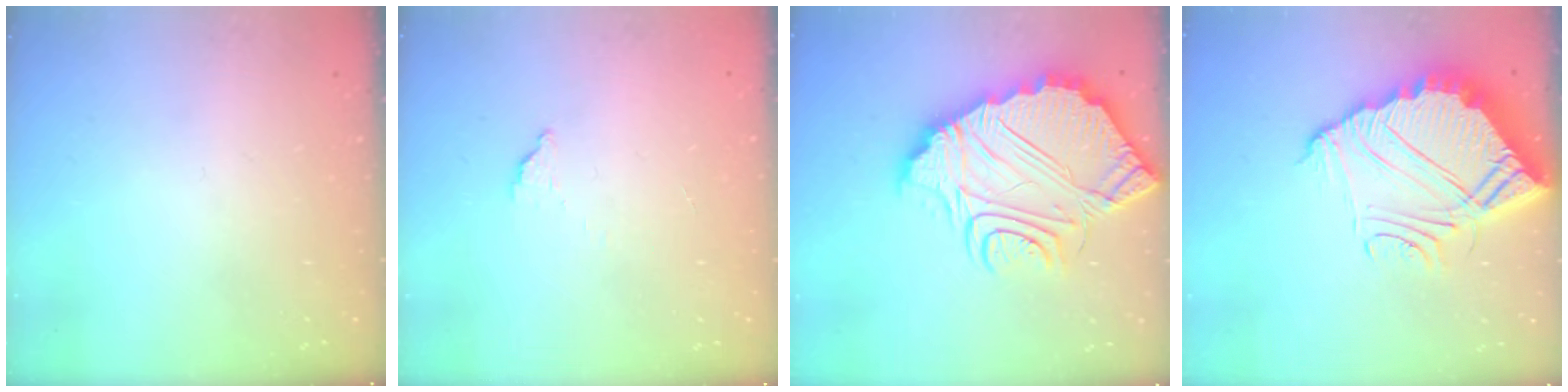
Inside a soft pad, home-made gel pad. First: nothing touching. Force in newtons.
{"total": 2.6, "press": 2.6, "slide": 0.3}
{"total": 19.4, "press": 19.3, "slide": 1.3}
{"total": 14.6, "press": 14.5, "slide": 1.1}